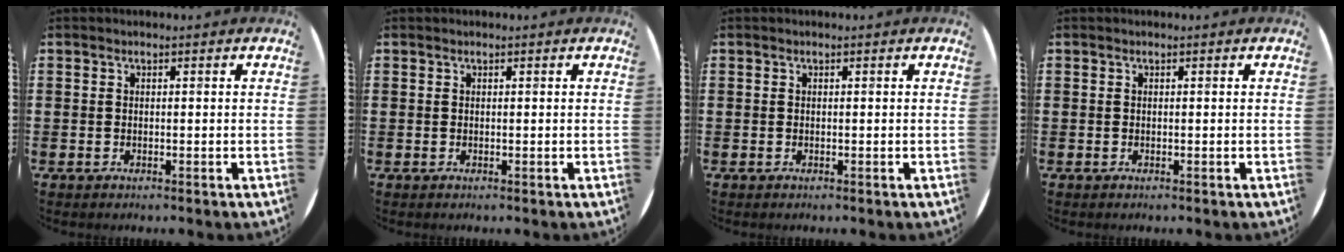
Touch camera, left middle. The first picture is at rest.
{"total": 0.0}
{"total": 0.0}
{"total": 0.0}